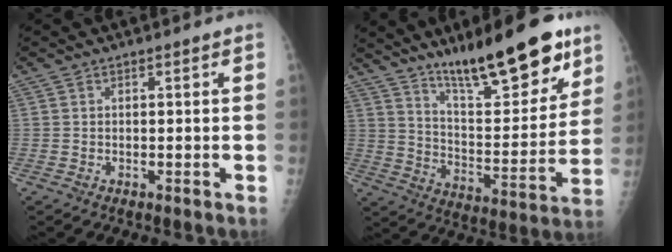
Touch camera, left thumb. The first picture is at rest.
{"total": 21.5, "force": [14.7, 5.7, 14.6], "torque": [-0.186, -0.080, 0.241]}